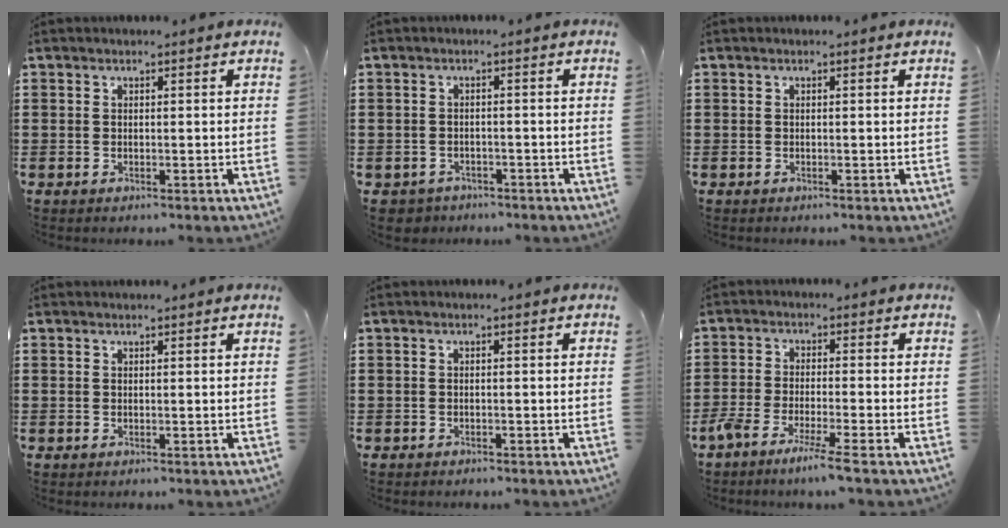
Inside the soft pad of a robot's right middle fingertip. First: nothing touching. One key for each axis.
{"total": 1.6, "fx": -1.5, "fy": 0.5, "fz": -0.2, "tx": -0.006, "ty": -0.002, "tz": -0.035}
{"total": 0.0}
{"total": 0.6, "fx": 0.6, "fy": 0.0, "fz": 0.0, "tx": -0.002, "ty": -0.003, "tz": 0.013}
{"total": 0.6, "fx": -0.6, "fy": 0.1, "fz": 0.0, "tx": -0.003, "ty": 0.000, "tz": -0.012}
{"total": 4.5, "fx": -3.5, "fy": -0.2, "fz": 2.8, "tx": -0.066, "ty": -0.016, "tz": -0.068}